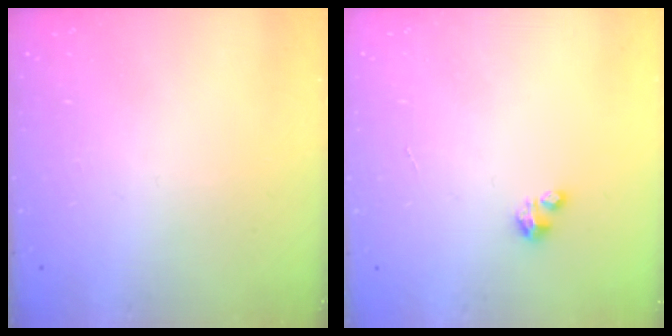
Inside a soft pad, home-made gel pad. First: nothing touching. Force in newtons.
{"total": 0.9, "press": 0.9, "slide": 0.2}